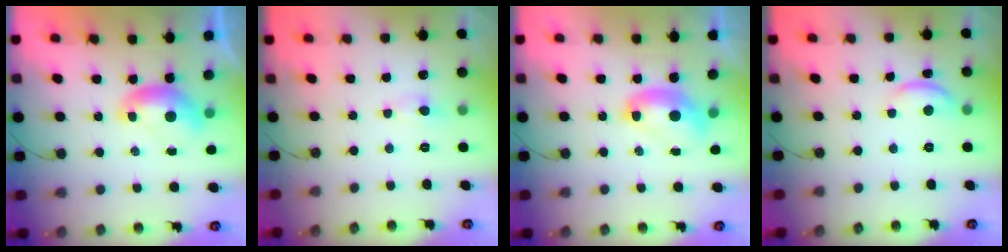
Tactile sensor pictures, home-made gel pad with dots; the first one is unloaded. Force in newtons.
{"total": 1.0, "press": 0.8, "slide": 0.6}
{"total": 2.7, "press": 2.7, "slide": 0.1}
{"total": 3.3, "press": 3.3, "slide": 0.4}